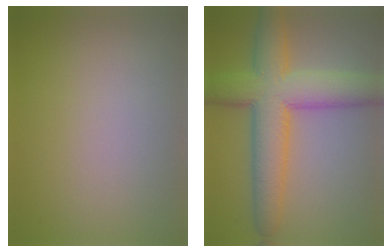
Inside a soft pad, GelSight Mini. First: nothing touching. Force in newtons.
{"total": 9.4, "press": 9.4, "slide": 0.4}